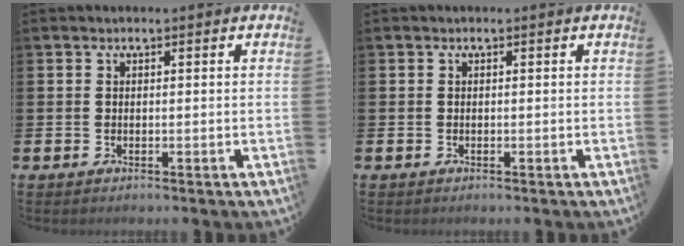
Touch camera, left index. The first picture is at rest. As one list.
[{"total": 0.0}]